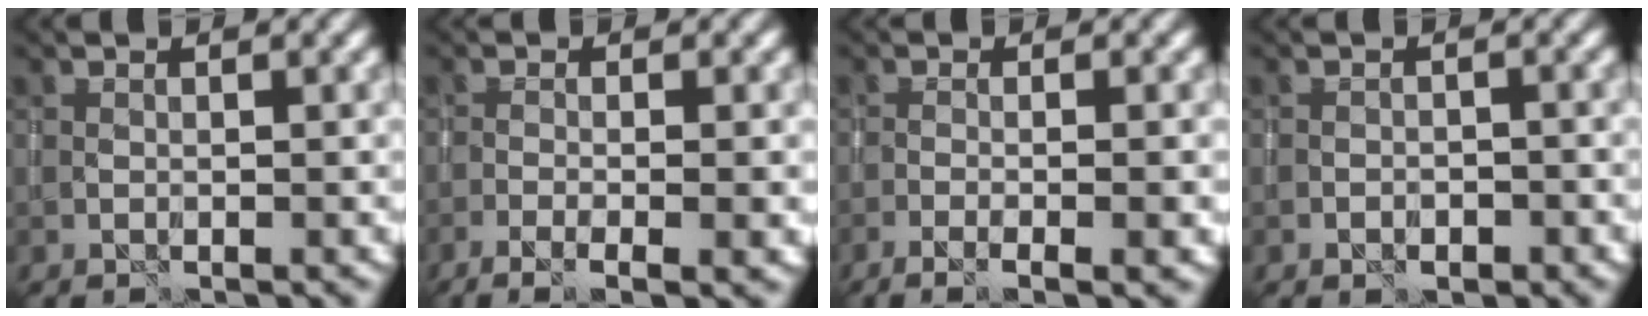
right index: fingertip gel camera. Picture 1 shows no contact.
{"total": 4.4, "force": [-1.7, 1.3, 3.9], "torque": [-0.059, -0.004, -0.033]}
{"total": 4.4, "force": [-1.6, 1.3, 3.9], "torque": [-0.048, 0.001, -0.029]}
{"total": 1.4, "force": [-0.8, 0.9, 0.8], "torque": [-0.013, 0.000, -0.013]}